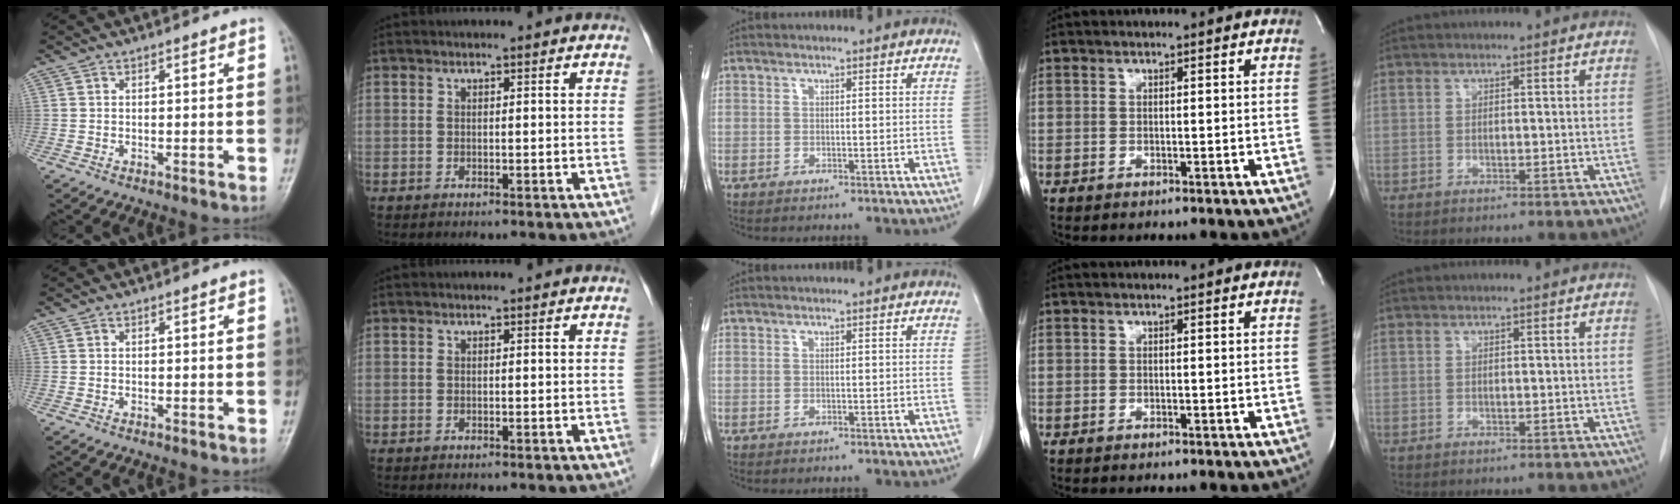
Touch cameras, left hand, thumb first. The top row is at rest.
{}